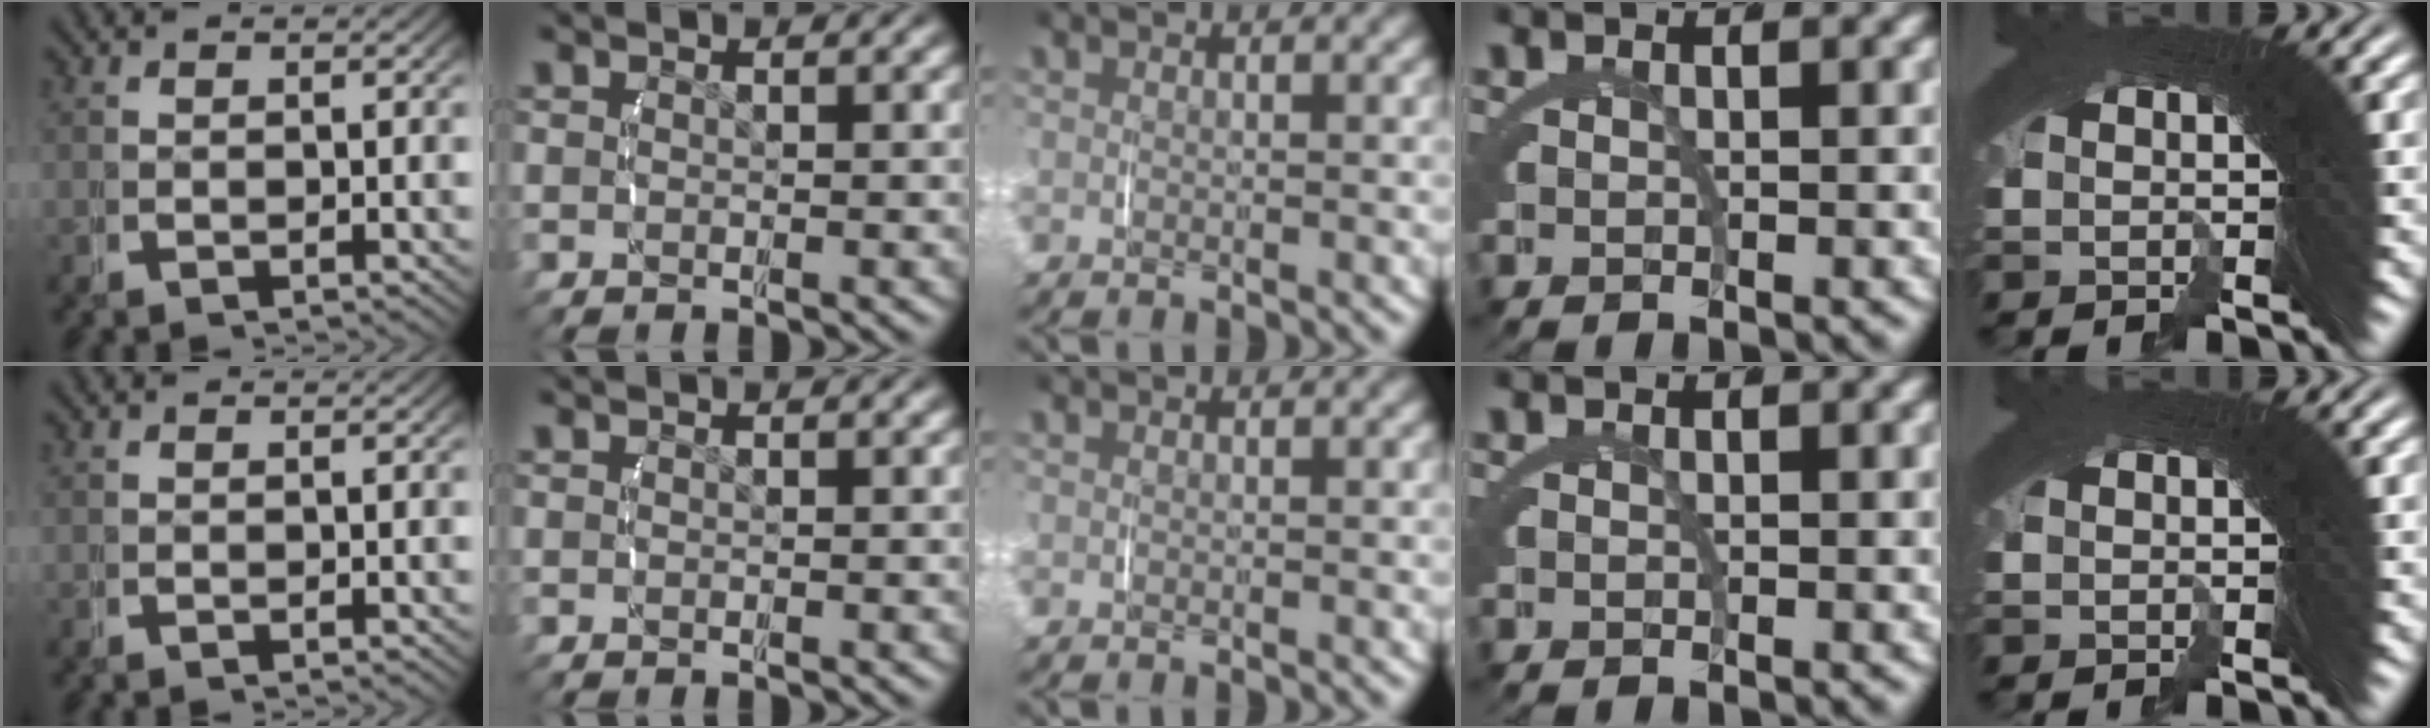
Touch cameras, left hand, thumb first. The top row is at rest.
{}